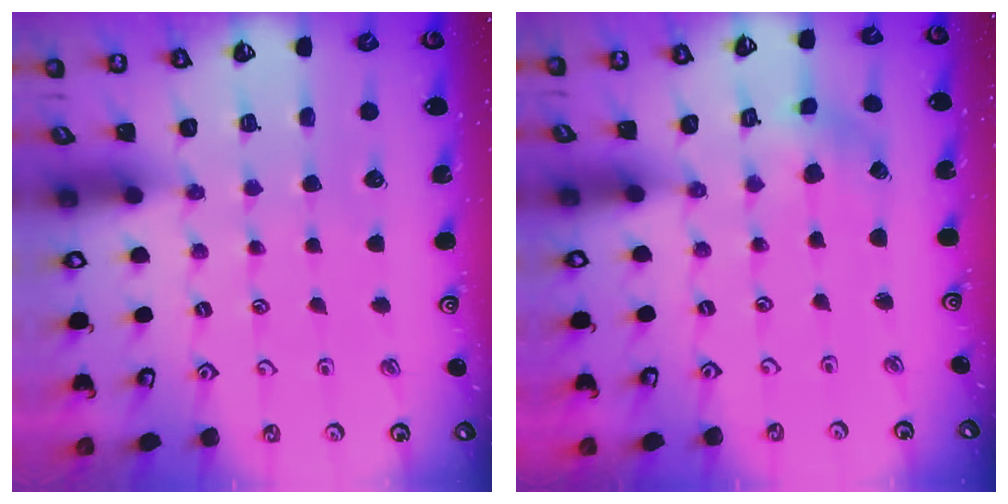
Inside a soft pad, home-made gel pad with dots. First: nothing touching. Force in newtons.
{"total": 0.8, "press": 0.8, "slide": 0.2}